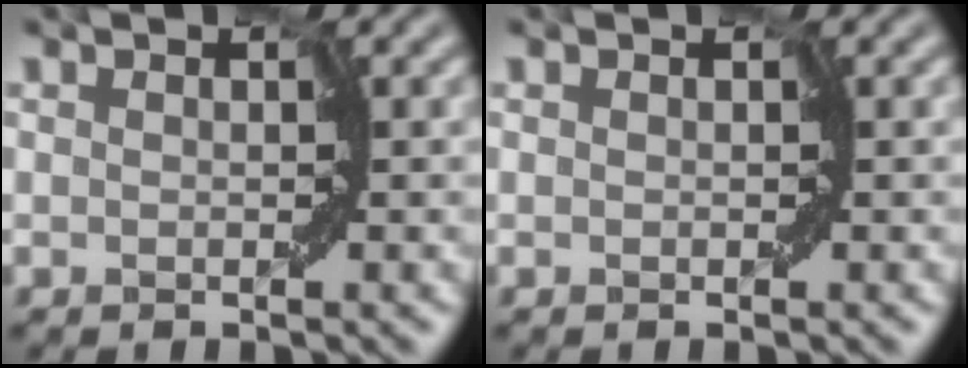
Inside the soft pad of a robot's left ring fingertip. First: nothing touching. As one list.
[{"total": 0.0}]